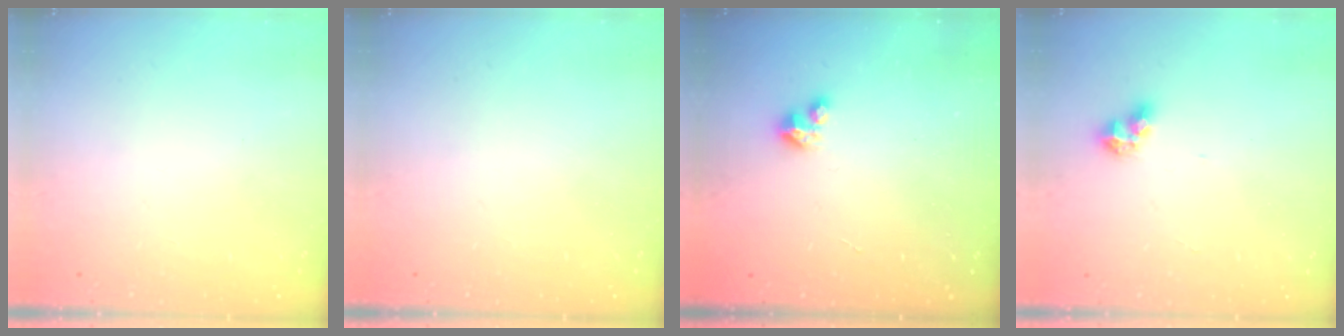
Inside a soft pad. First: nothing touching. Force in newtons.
{"total": 0.0}
{"total": 2.9, "press": 2.9, "slide": 0.2}
{"total": 6.7, "press": 6.7, "slide": 0.9}